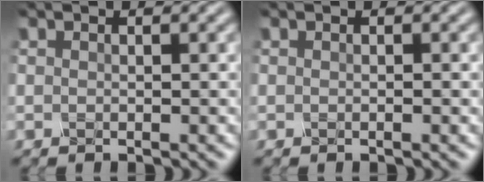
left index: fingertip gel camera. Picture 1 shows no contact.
{"total": 0.0}